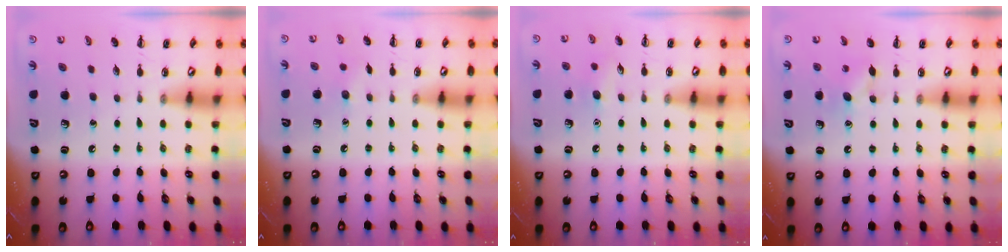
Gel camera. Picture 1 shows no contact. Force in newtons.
{"total": 4.9, "press": 4.7, "slide": 1.3}
{"total": 7.0, "press": 6.8, "slide": 1.6}
{"total": 4.8, "press": 4.6, "slide": 1.2}